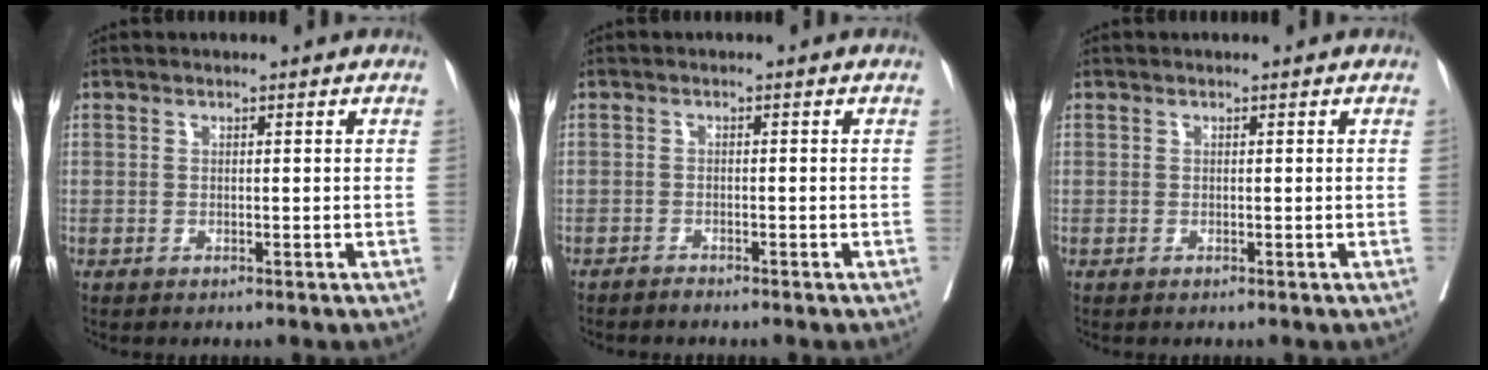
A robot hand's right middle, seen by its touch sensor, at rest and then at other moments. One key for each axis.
{"total": 0.8, "fx": -0.8, "fy": 0.1, "fz": 0.1, "tx": -0.006, "ty": -0.001, "tz": -0.012}
{"total": 0.0}